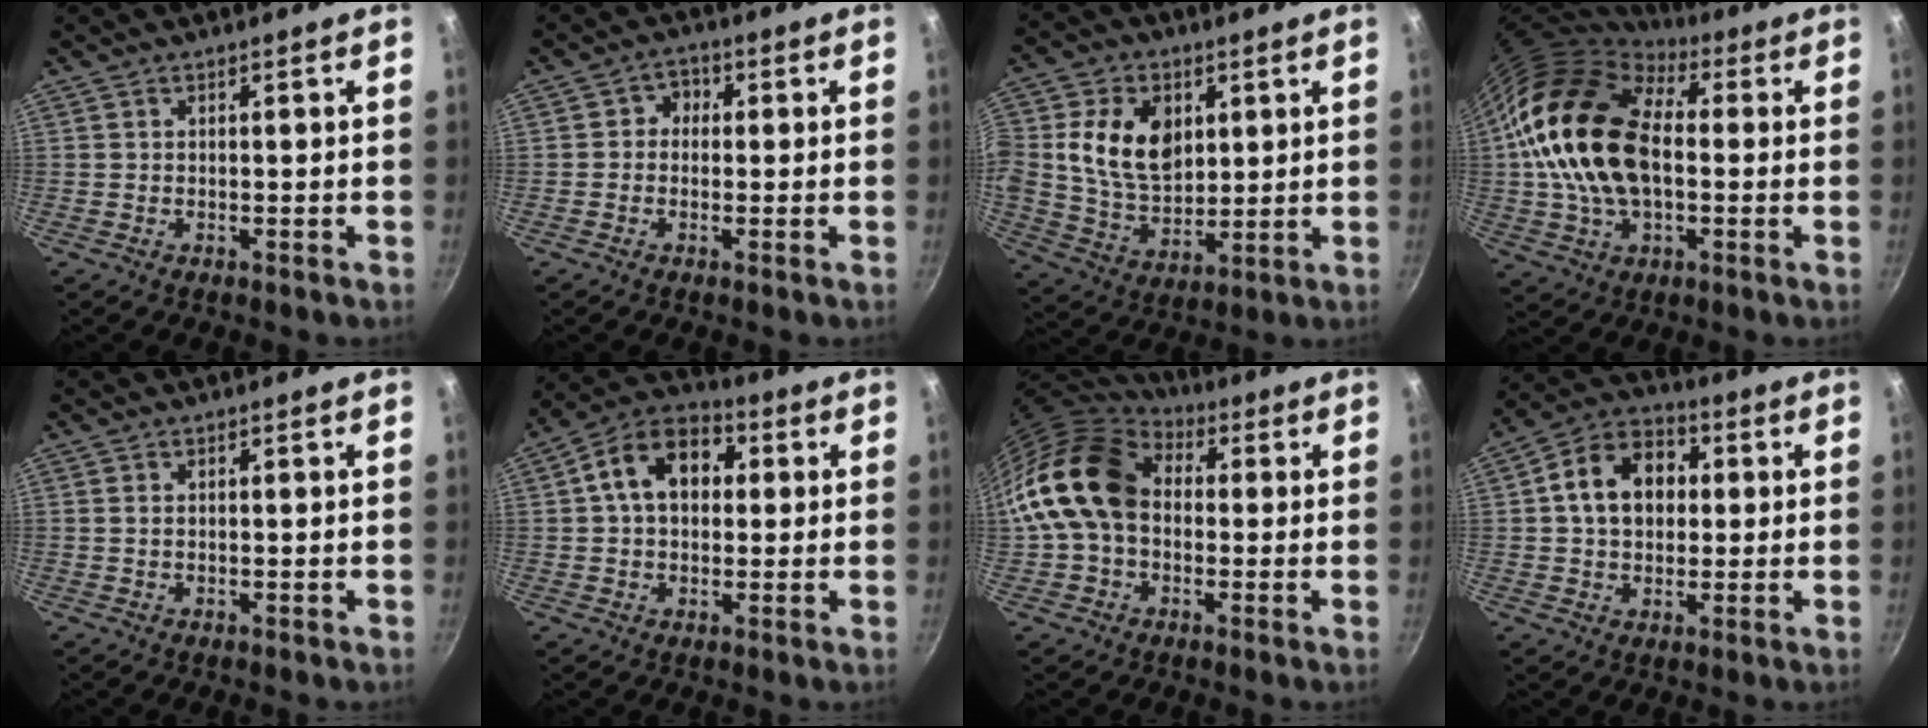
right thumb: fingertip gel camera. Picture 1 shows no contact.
{"total": 3.3, "force": [0.0, 3.0, 1.5], "torque": [-0.004, 0.009, -0.012]}
{"total": 14.9, "force": [3.3, 10.6, 10.0], "torque": [-0.161, -0.011, 0.061]}
{"total": 20.9, "force": [1.4, 13.5, 16.0], "torque": [-0.274, 0.021, 0.016]}
{"total": 0.6, "force": [0.2, 0.4, 0.4], "torque": [-0.008, 0.001, 0.003]}
{"total": 13.0, "force": [2.4, 9.2, 8.8], "torque": [-0.112, 0.026, 0.019]}
{"total": 17.4, "force": [1.3, 12.7, 11.8], "torque": [-0.199, 0.034, 0.012]}
{"total": 12.9, "force": [1.9, 9.7, 8.3], "torque": [-0.106, 0.023, 0.015]}